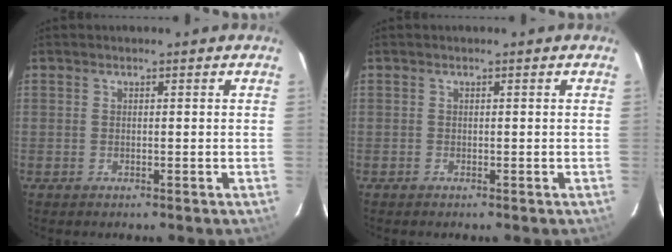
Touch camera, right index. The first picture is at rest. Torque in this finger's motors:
{"motor_torque": [-0.02, 0.03, -0.04, 0.01]}